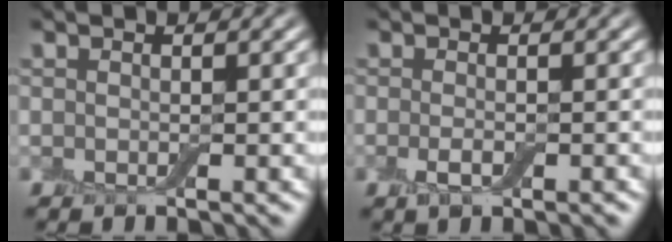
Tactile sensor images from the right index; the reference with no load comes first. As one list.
[{"total": 1.7, "force": [-0.7, 0.7, 1.4], "torque": [-0.030, -0.006, -0.015]}]